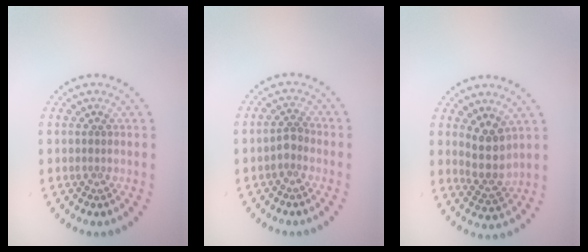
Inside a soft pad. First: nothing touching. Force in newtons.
{"total": 1.4, "press": 1.1, "slide": 0.8}
{"total": 3.2, "press": 2.7, "slide": 1.7}